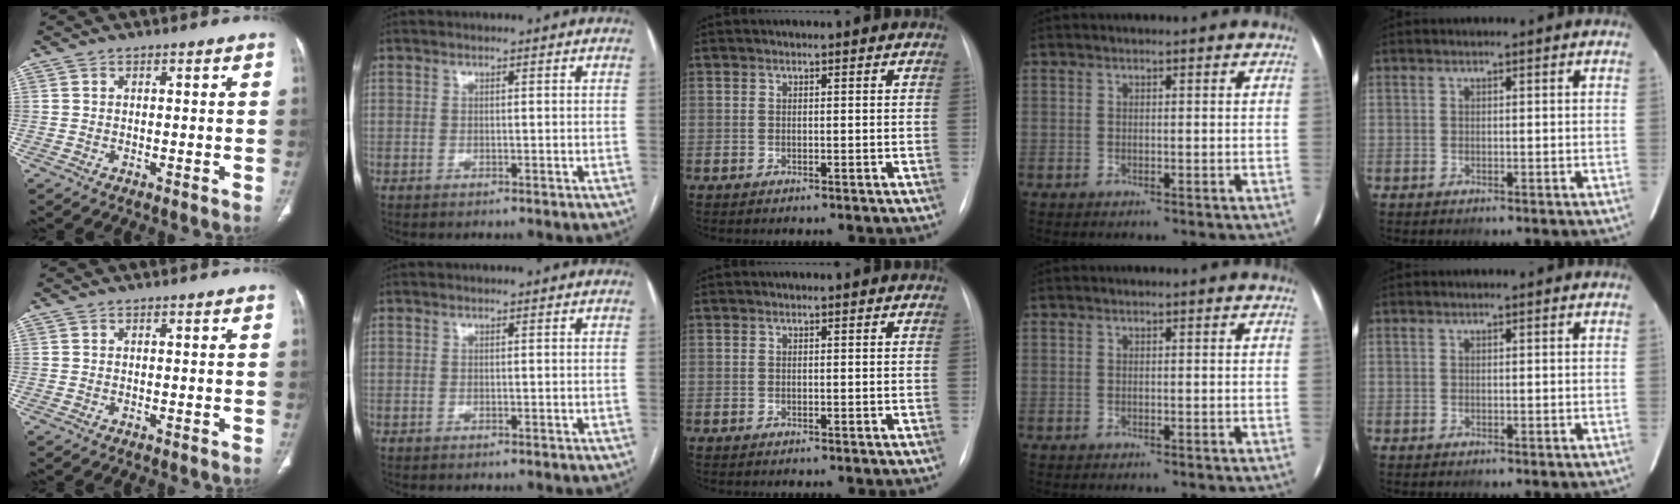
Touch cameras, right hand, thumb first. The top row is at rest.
{}